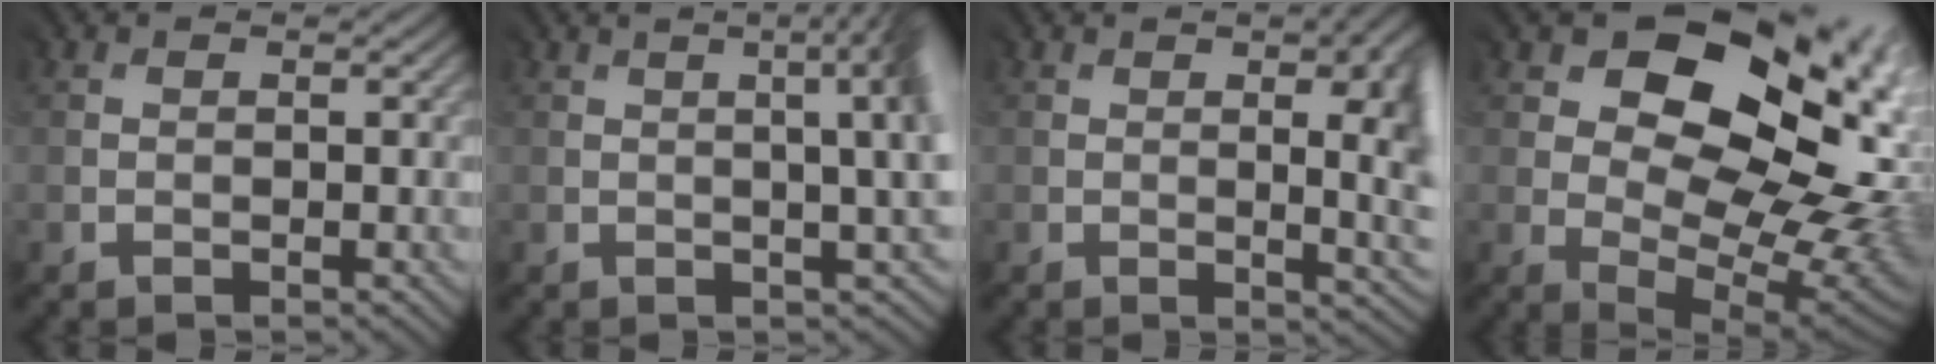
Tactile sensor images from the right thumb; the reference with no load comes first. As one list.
[{"total": 8.1, "force": [1.0, 2.2, 7.8], "torque": [-0.061, 0.029, 0.004]}, {"total": 9.3, "force": [0.3, 3.4, 8.6], "torque": [-0.082, 0.008, -0.001]}, {"total": 17.6, "force": [6.1, 10.9, 12.5], "torque": [-0.177, 0.030, 0.109]}]